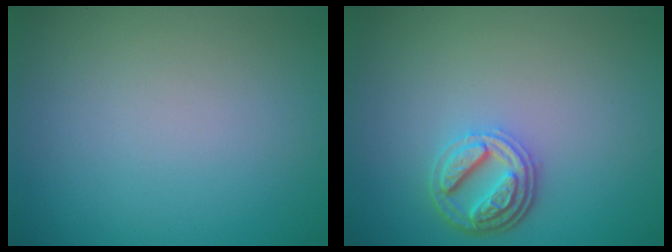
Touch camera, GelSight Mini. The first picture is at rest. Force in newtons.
{"total": 3.9, "press": 3.1, "slide": 2.4}